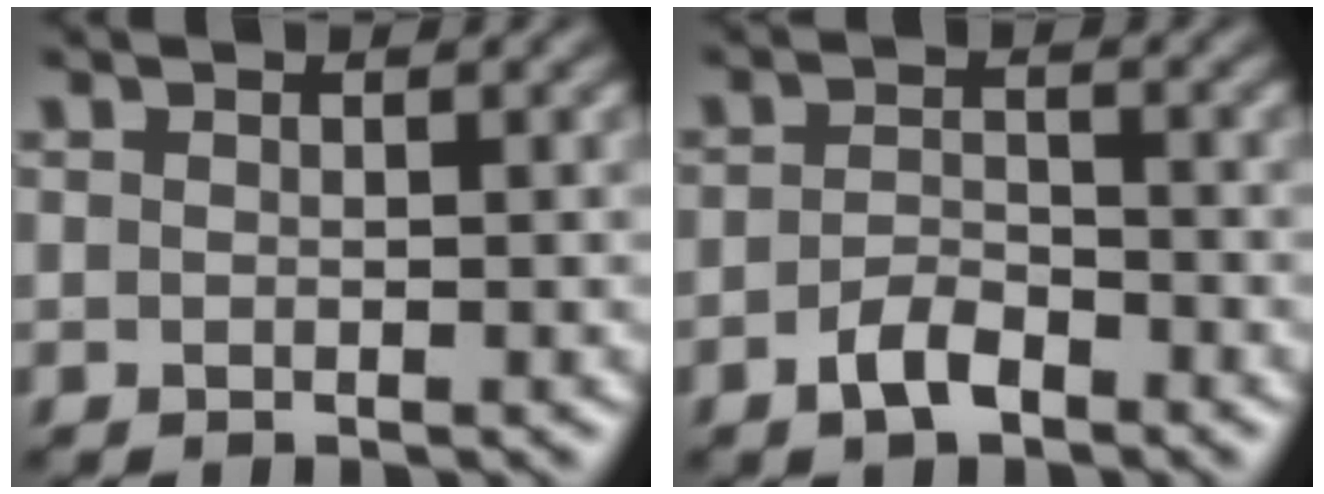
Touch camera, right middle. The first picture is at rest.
{"total": 2.7, "force": [-1.7, 1.3, 1.7], "torque": [-0.031, 0.005, -0.035]}